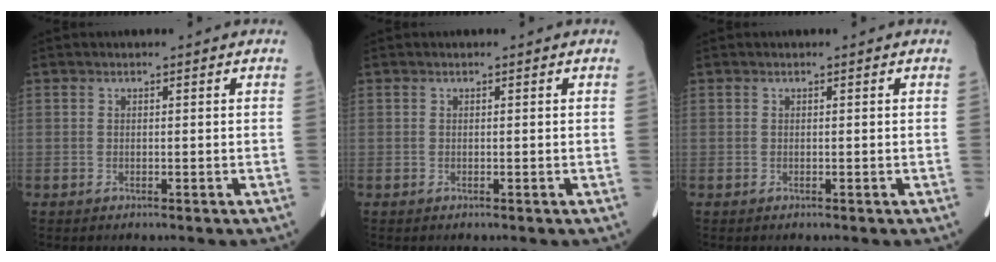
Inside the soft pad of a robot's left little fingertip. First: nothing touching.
{"total": 0.0}
{"total": 0.0}